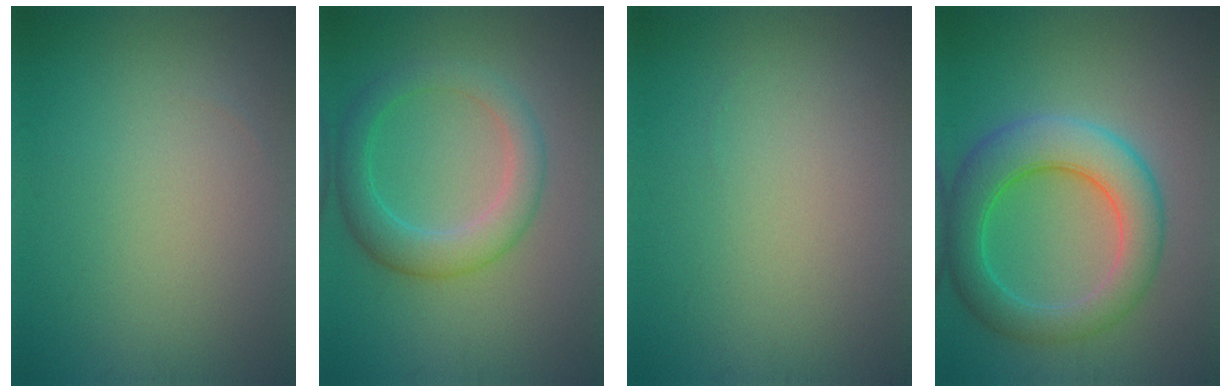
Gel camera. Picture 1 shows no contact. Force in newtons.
{"total": 4.4, "press": 4.4, "slide": 0.1}
{"total": 0.0}
{"total": 7.2, "press": 7.2, "slide": 0.2}